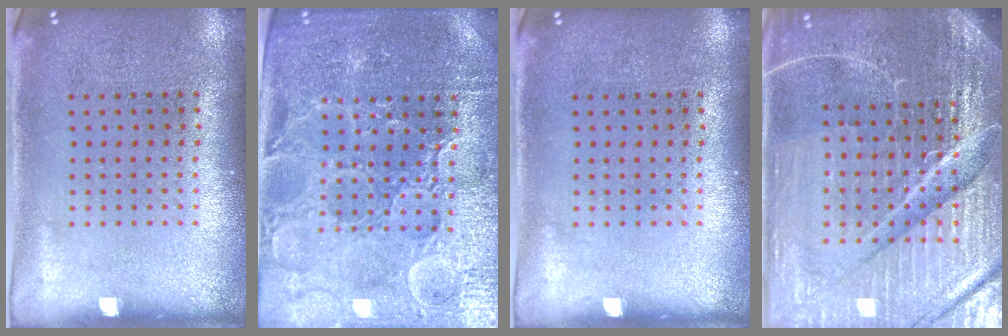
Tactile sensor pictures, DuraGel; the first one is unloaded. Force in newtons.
{"total": 4.2, "press": 4.1, "slide": 1.2}
{"total": 0.0}
{"total": 6.5, "press": 5.8, "slide": 3.0}